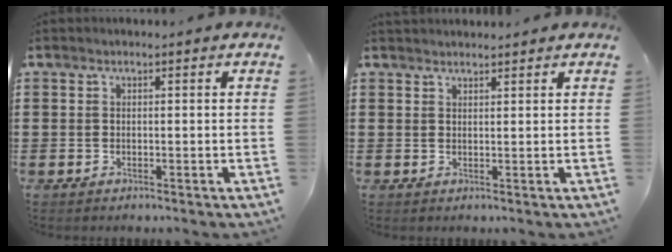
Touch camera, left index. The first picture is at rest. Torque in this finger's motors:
{"motor_torque": [-0.06, -0.17, 0.03, 0.00]}